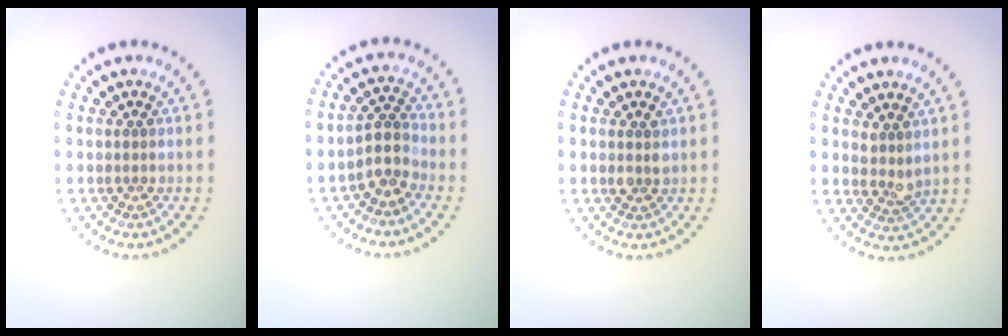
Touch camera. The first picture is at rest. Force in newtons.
{"total": 2.5, "press": 1.9, "slide": 1.6}
{"total": 1.4, "press": 1.2, "slide": 0.7}
{"total": 1.7, "press": 1.4, "slide": 1.0}